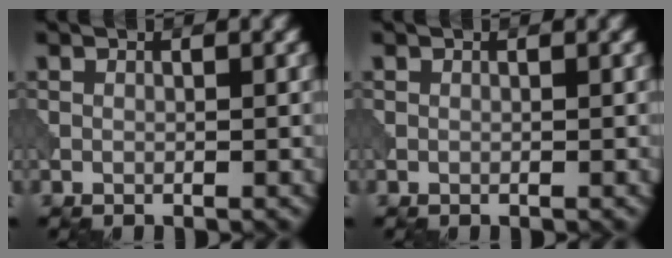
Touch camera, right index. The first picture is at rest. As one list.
[{"total": 0.0}]